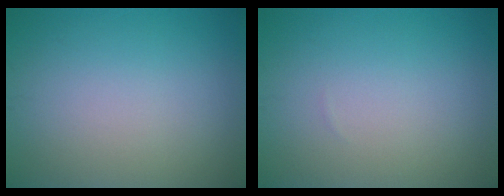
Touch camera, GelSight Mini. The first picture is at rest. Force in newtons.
{"total": 0.0}